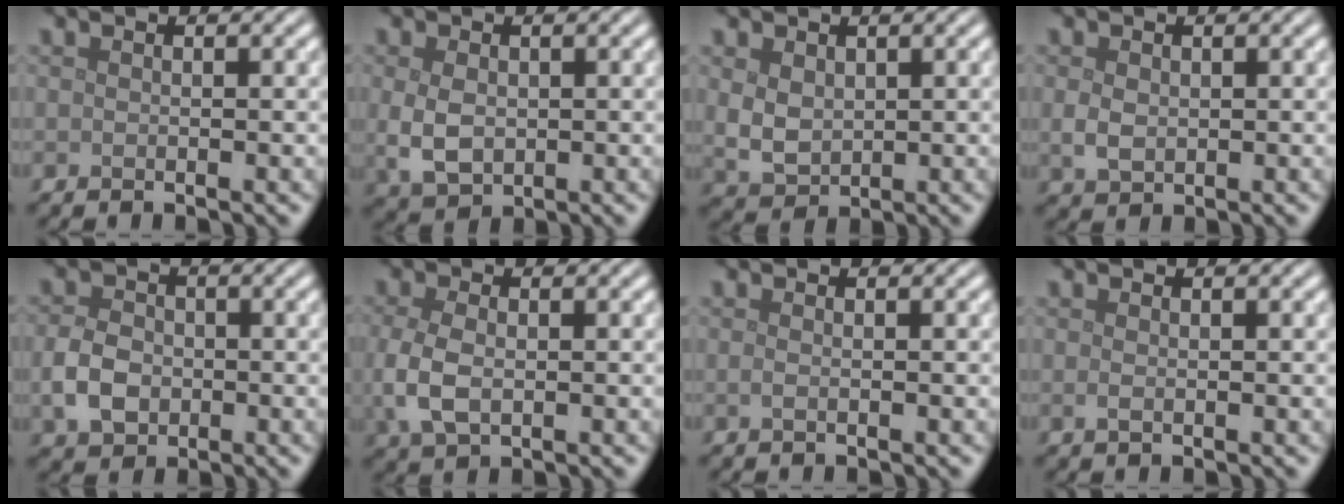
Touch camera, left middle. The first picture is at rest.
{"total": 3.7, "force": [-0.2, 2.6, 2.6], "torque": [-0.063, -0.007, 0.001]}
{"total": 3.0, "force": [0.5, 2.3, 1.9], "torque": [-0.047, -0.005, 0.014]}
{"total": 2.0, "force": [0.0, 1.5, 1.3], "torque": [-0.031, -0.001, 0.003]}
{"total": 4.1, "force": [-0.9, 3.1, 2.5], "torque": [-0.054, -0.002, -0.023]}
{"total": 4.4, "force": [-0.5, 2.9, 3.4], "torque": [-0.092, -0.010, -0.010]}
{"total": 0.6, "force": [-0.1, 0.2, 0.5], "torque": [-0.014, -0.002, -0.002]}
{"total": 0.7, "force": [0.0, 0.4, 0.6], "torque": [-0.014, -0.002, 0.000]}